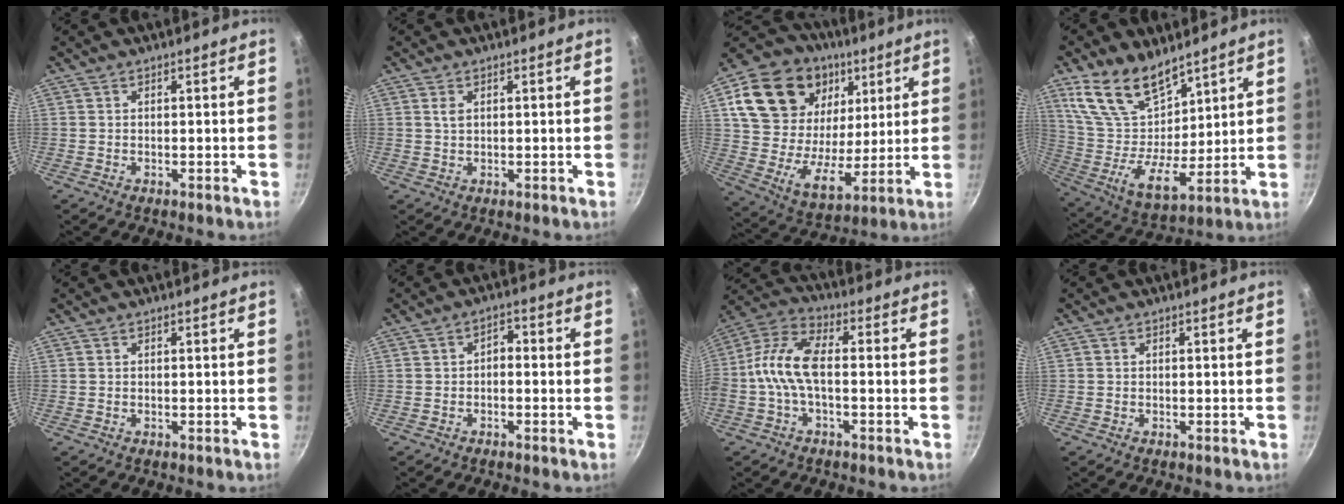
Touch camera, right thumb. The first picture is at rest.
{"total": 1.4, "force": [0.5, 0.8, 1.0], "torque": [-0.018, -0.002, 0.011]}
{"total": 25.8, "force": [10.4, 18.2, 15.0], "torque": [-0.243, -0.032, 0.186]}
{"total": 17.2, "force": [11.3, 8.9, 9.3], "torque": [-0.155, -0.075, 0.229]}
{"total": 0.0}
{"total": 2.3, "force": [-0.7, 1.4, 1.6], "torque": [-0.021, 0.016, -0.015]}
{"total": 10.6, "force": [-1.8, 4.9, 9.2], "torque": [-0.201, 0.036, -0.053]}
{"total": 0.0}